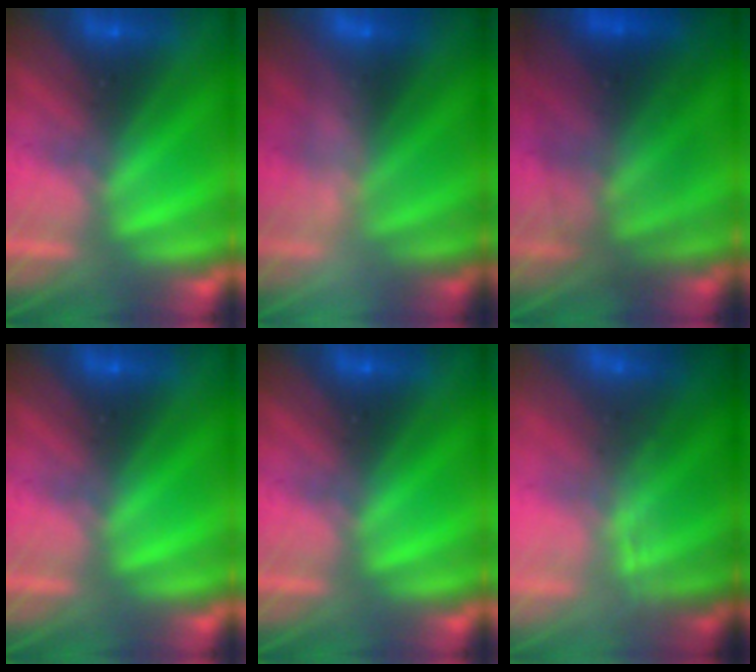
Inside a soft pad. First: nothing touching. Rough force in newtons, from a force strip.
{"total": 2.4}
{"total": 5.7}
{"total": 0.0}
{"total": 0.0}
{"total": 8.8}